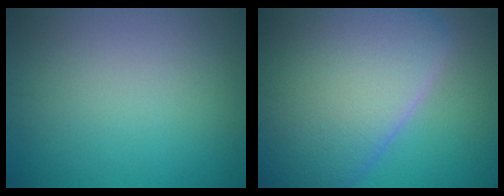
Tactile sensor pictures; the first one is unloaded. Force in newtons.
{"total": 16.4, "press": 16.4, "slide": 1.3}